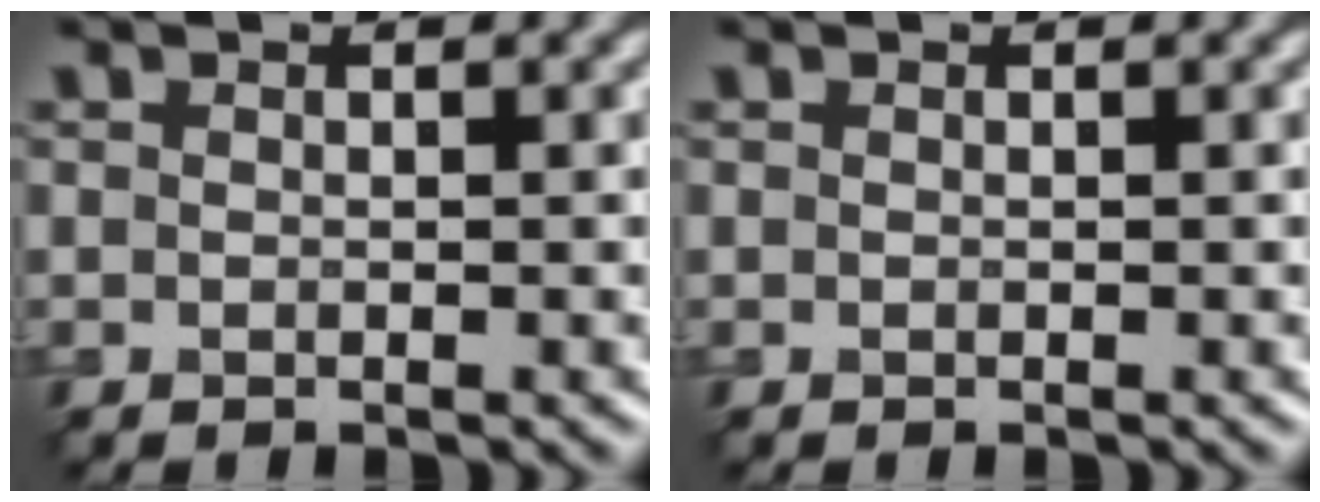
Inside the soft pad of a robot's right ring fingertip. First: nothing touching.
{"total": 0.0}